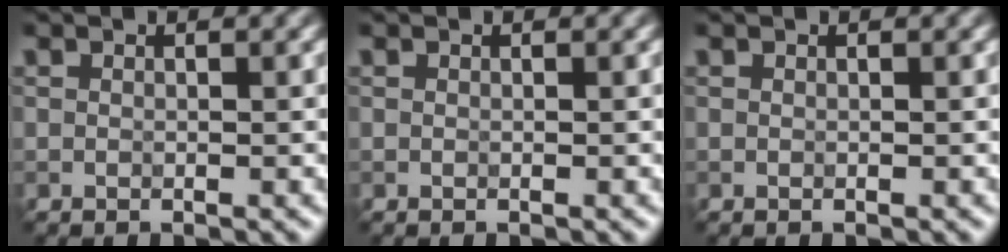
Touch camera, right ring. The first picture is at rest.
{"total": 0.0}
{"total": 0.0}